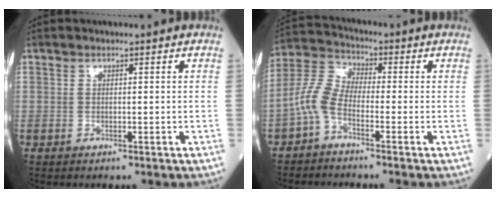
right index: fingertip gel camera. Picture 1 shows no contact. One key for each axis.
{"total": 5.4, "fx": -2.7, "fy": 2.5, "fz": 4.0, "tx": -0.103, "ty": 0.013, "tz": -0.069}